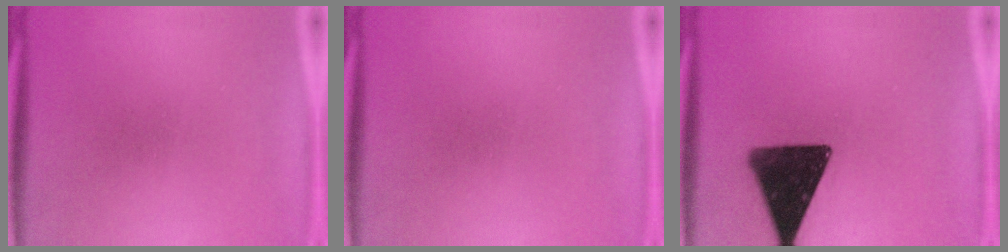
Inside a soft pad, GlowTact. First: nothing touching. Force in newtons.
{"total": 0.0}
{"total": 15.1}